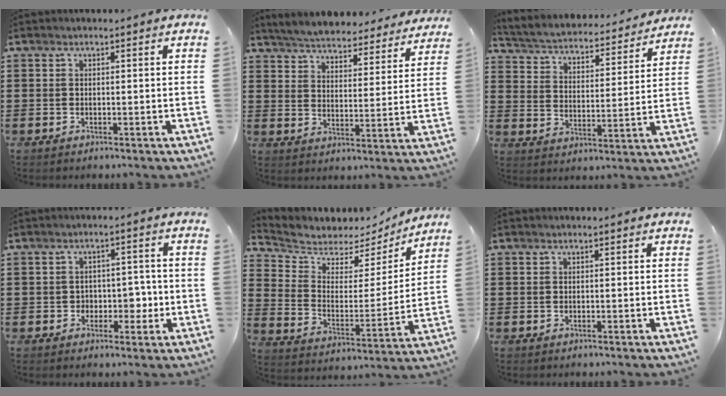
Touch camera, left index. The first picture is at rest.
{"total": 5.1, "force": [5.1, -0.3, 0.4], "torque": [-0.037, -0.043, 0.085]}
{"total": 3.1, "force": [3.1, 0.3, 0.7], "torque": [-0.034, -0.032, 0.042]}
{"total": 3.7, "force": [-0.6, 3.1, 1.9], "torque": [-0.033, 0.000, -0.021]}
{"total": 5.1, "force": [4.5, 2.3, 0.0], "torque": [-0.042, -0.036, 0.074]}
{"total": 0.0}